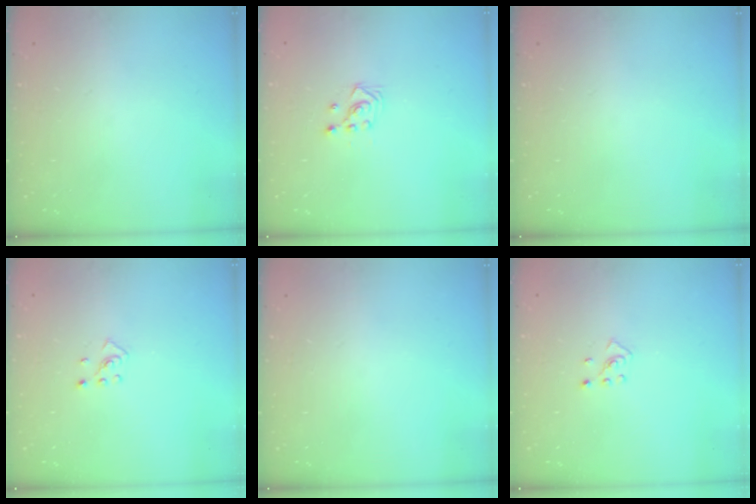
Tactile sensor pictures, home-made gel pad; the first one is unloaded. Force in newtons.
{"total": 2.9, "press": 2.9, "slide": 0.3}
{"total": 0.0}
{"total": 2.7, "press": 2.6, "slide": 0.9}
{"total": 0.0}
{"total": 2.7, "press": 2.6, "slide": 0.9}